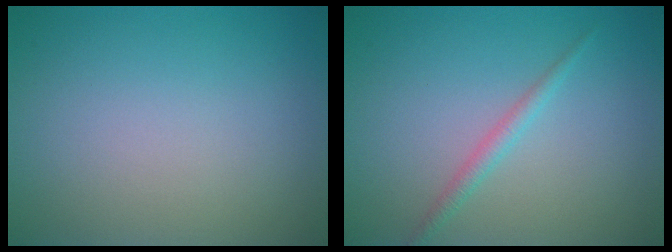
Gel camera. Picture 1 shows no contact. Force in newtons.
{"total": 1.4, "press": 1.4, "slide": 0.0}